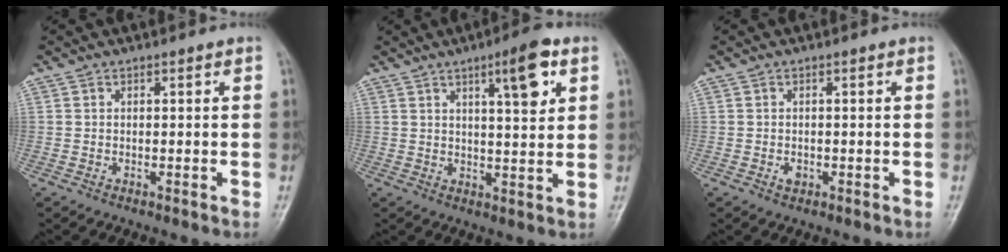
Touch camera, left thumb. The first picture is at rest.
{"total": 8.4, "force": [4.0, 2.0, 7.2], "torque": [-0.096, -0.019, 0.057]}
{"total": 1.1, "force": [-0.3, 0.8, 0.7], "torque": [-0.008, -0.001, -0.003]}